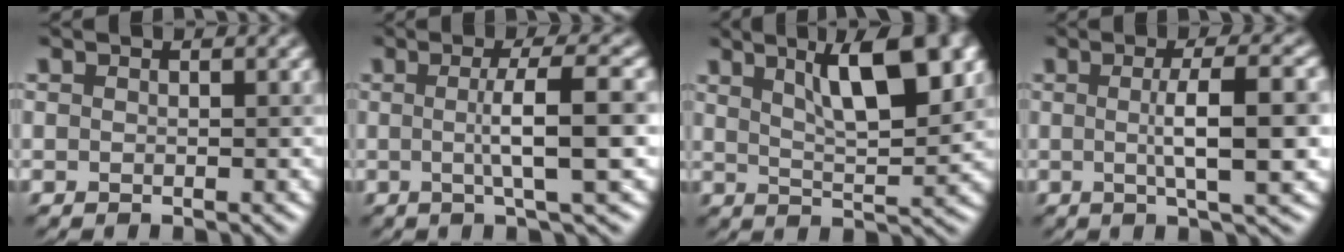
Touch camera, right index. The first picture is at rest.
{"total": 5.9, "force": [-0.2, 0.9, 5.8], "torque": [-0.086, 0.008, -0.003]}
{"total": 9.2, "force": [3.9, 2.9, 7.8], "torque": [-0.096, 0.018, 0.052]}
{"total": 6.7, "force": [-0.1, 1.4, 6.6], "torque": [-0.091, 0.009, -0.001]}